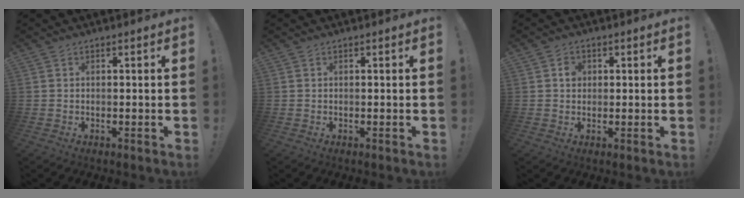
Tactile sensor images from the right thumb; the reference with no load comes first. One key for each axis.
{"total": 0.0}
{"total": 3.5, "fx": 0.6, "fy": 2.8, "fz": 1.9, "tx": -0.019, "ty": 0.001, "tz": 0.006}